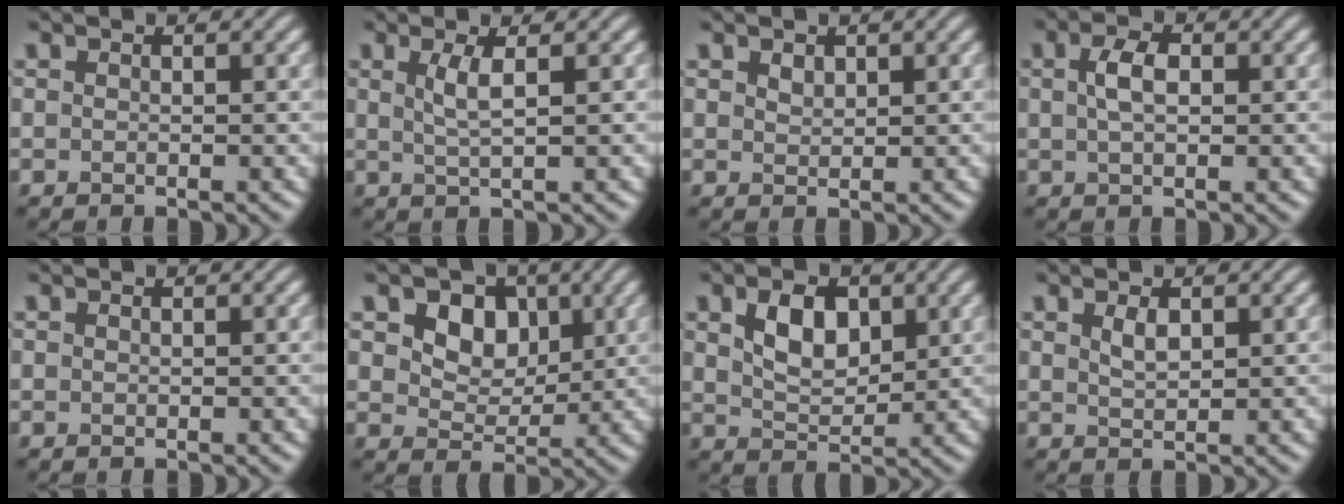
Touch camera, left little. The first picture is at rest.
{"total": 2.3, "force": [0.7, 0.5, 2.1], "torque": [-0.042, -0.002, 0.012]}
{"total": 1.1, "force": [0.8, 0.6, 0.4], "torque": [-0.010, 0.000, 0.016]}
{"total": 2.6, "force": [0.5, 1.4, 2.1], "torque": [-0.046, 0.004, 0.006]}
{"total": 0.0}
{"total": 4.7, "force": [1.8, 3.5, 2.7], "torque": [-0.054, -0.011, 0.027]}
{"total": 4.2, "force": [1.5, 2.6, 2.9], "torque": [-0.059, 0.002, 0.029]}
{"total": 1.5, "force": [0.8, 0.7, 1.1], "torque": [-0.025, 0.000, 0.018]}